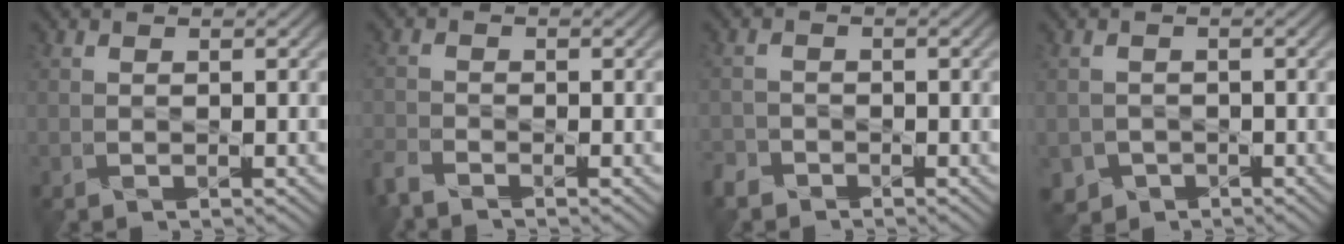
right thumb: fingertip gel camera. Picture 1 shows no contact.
{"total": 3.1, "force": [-2.7, 0.7, 1.2], "torque": [-0.034, -0.012, -0.066]}
{"total": 2.2, "force": [-1.9, 1.2, 0.4], "torque": [-0.010, -0.004, -0.047]}
{"total": 2.5, "force": [-1.4, 2.1, 0.3], "torque": [-0.009, -0.011, -0.027]}